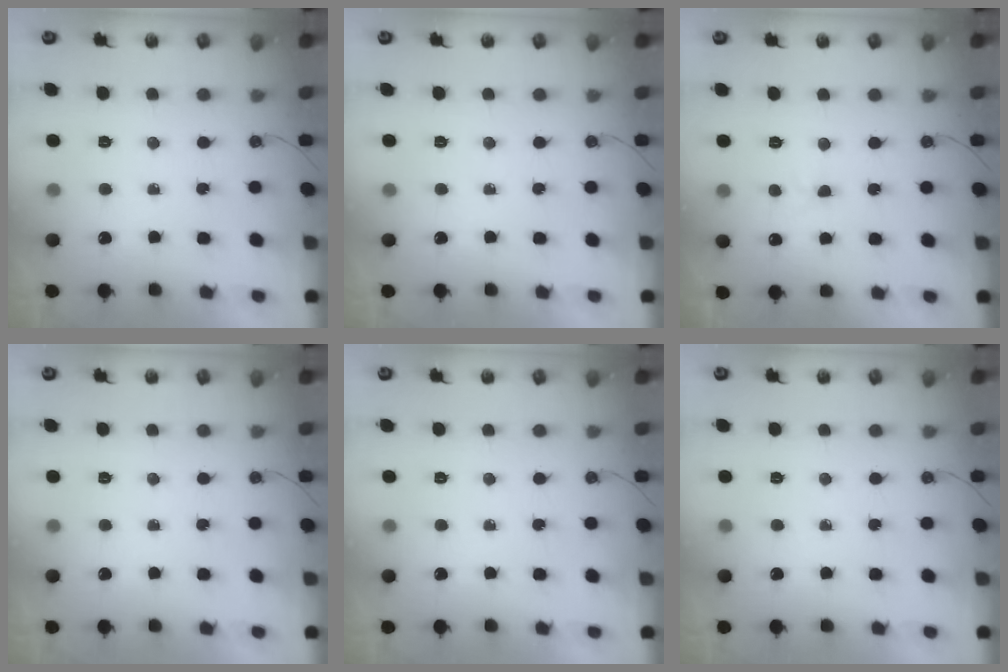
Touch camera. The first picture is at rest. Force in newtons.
{"total": 0.0}
{"total": 4.1, "press": 4.1, "slide": 0.4}
{"total": 0.0}
{"total": 0.0}
{"total": 0.0}